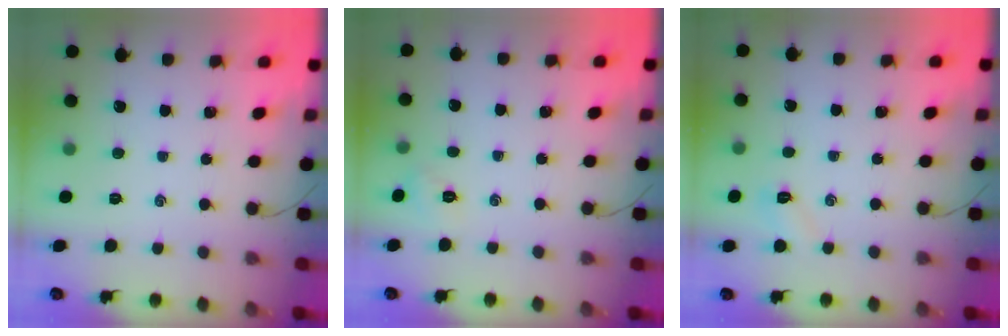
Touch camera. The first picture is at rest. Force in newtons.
{"total": 2.0, "press": 1.9, "slide": 0.6}
{"total": 4.1, "press": 4.0, "slide": 0.6}